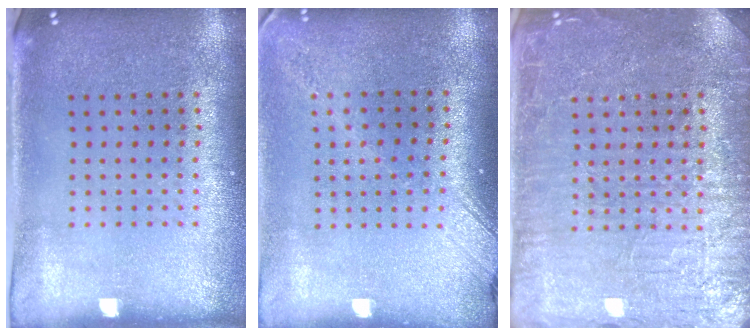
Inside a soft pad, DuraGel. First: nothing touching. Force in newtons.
{"total": 1.8, "press": 1.4, "slide": 1.2}
{"total": 4.0, "press": 4.0, "slide": 0.5}